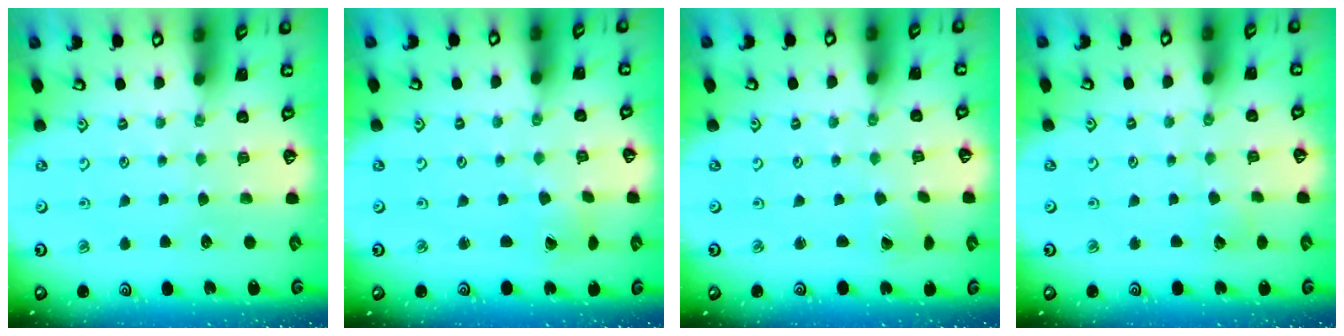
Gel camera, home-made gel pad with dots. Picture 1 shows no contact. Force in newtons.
{"total": 2.4, "press": 2.4, "slide": 0.3}
{"total": 0.0}
{"total": 2.9, "press": 2.9, "slide": 0.3}